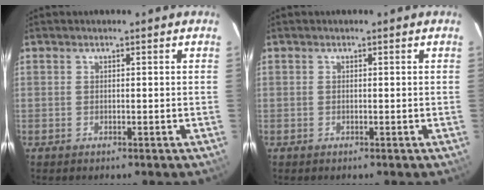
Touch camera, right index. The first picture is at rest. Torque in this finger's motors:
{"motor_torque": [0.21, 0.15, 0.02, 0.01]}